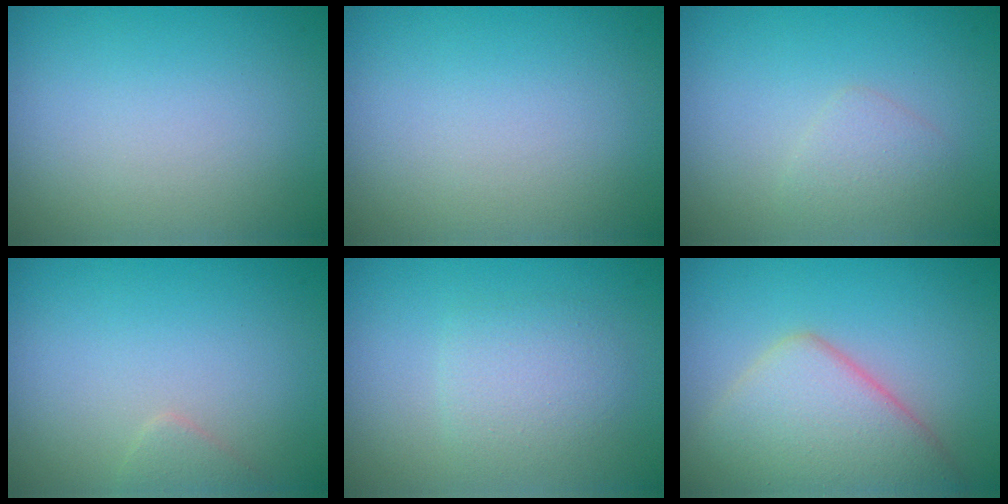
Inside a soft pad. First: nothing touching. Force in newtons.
{"total": 0.0}
{"total": 1.4, "press": 1.4, "slide": 0.1}
{"total": 1.0, "press": 1.0, "slide": 0.1}
{"total": 2.3, "press": 2.3, "slide": 0.1}
{"total": 6.5, "press": 6.5, "slide": 0.1}